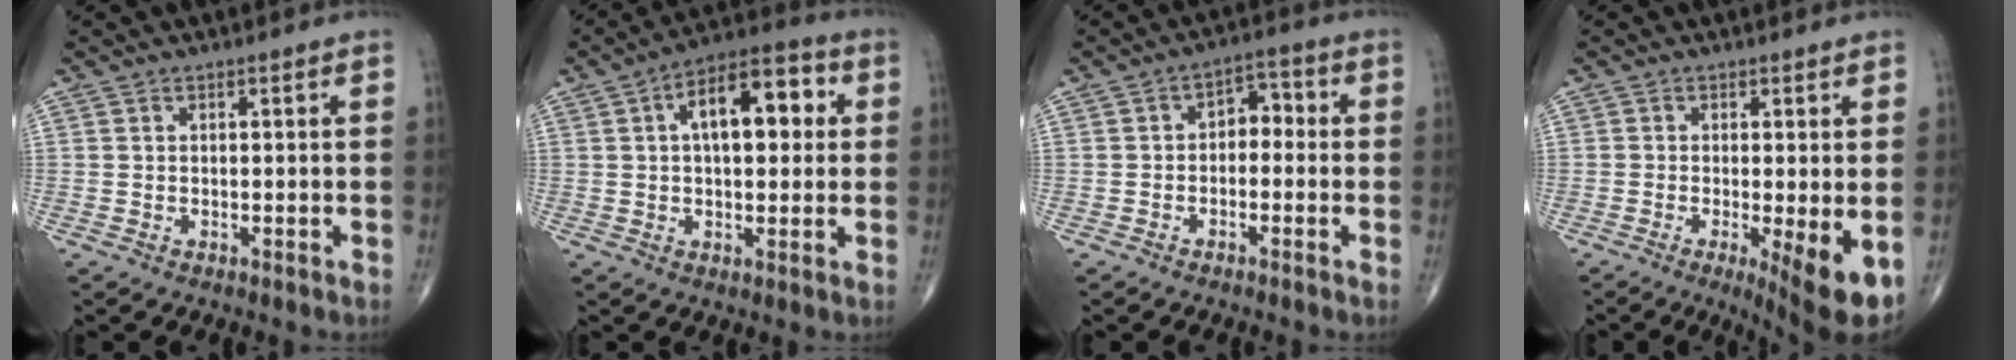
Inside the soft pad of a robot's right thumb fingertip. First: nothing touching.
{"total": 13.6, "force": [2.9, 6.8, 11.4], "torque": [-0.144, 0.025, 0.037]}
{"total": 4.7, "force": [-0.6, 3.3, 3.3], "torque": [-0.020, 0.025, -0.024]}
{"total": 8.3, "force": [-2.4, 1.7, 7.8], "torque": [-0.116, -0.022, -0.035]}